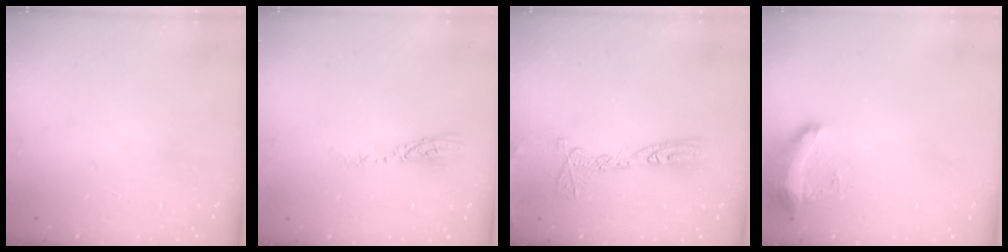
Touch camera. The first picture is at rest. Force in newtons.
{"total": 3.5, "press": 3.5, "slide": 0.3}
{"total": 12.9, "press": 12.8, "slide": 1.2}
{"total": 8.8, "press": 8.8, "slide": 0.7}